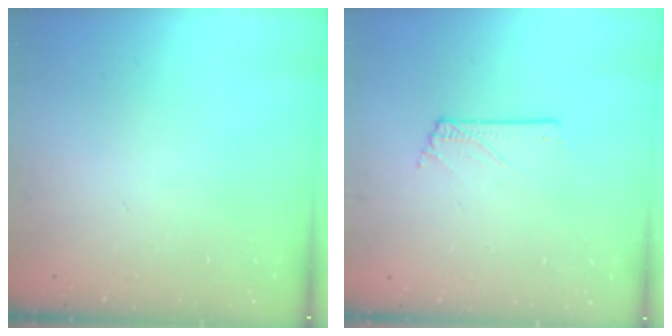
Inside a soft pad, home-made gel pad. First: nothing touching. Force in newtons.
{"total": 1.0, "press": 1.0, "slide": 0.1}